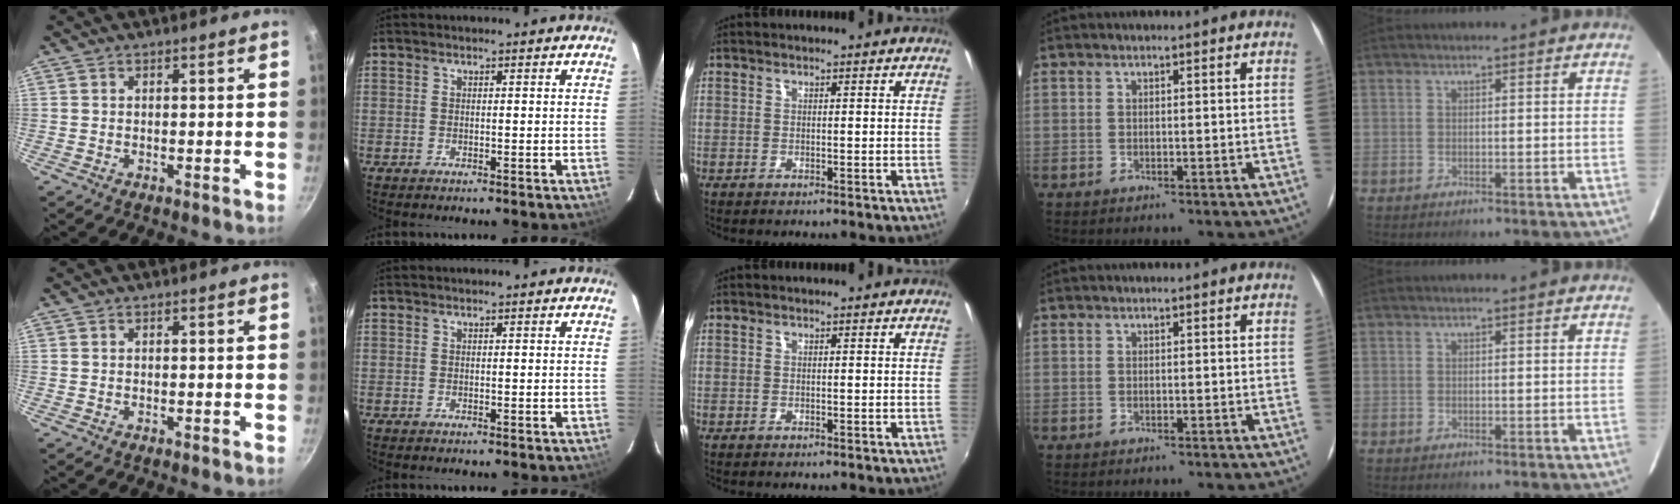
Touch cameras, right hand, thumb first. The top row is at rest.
{}